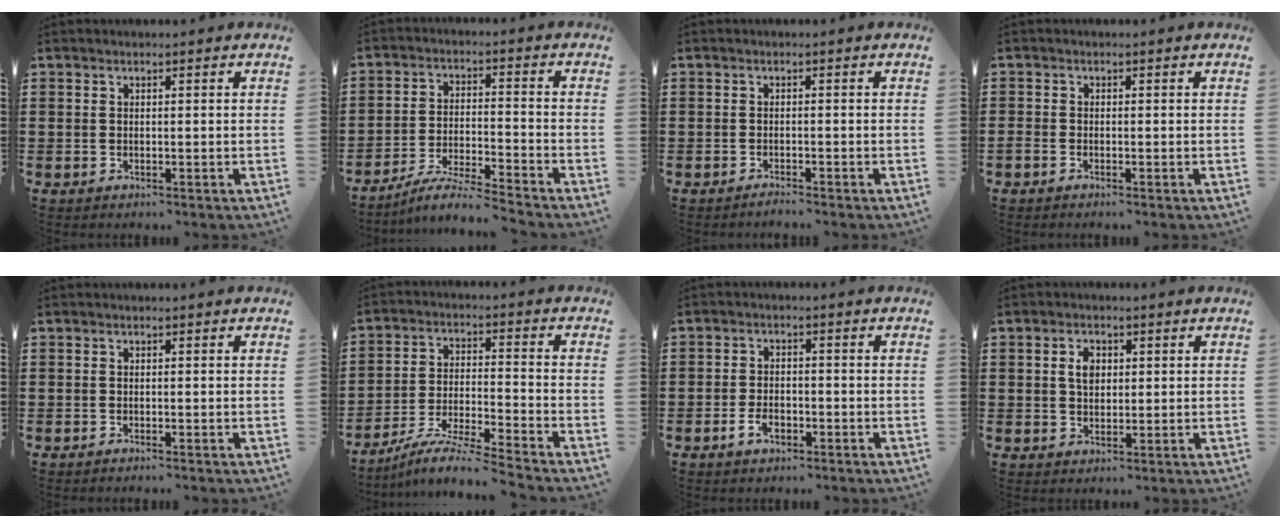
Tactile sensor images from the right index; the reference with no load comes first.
{"total": 6.2, "force": [-5.9, -0.5, 2.0], "torque": [-0.045, -0.013, -0.116]}
{"total": 1.3, "force": [-1.3, -0.2, 0.1], "torque": [-0.004, -0.001, -0.026]}
{"total": 1.0, "force": [-1.0, 0.1, 0.2], "torque": [-0.007, -0.002, -0.019]}
{"total": 0.6, "force": [-0.6, -0.2, 0.1], "torque": [-0.003, -0.004, -0.012]}
{"total": 7.2, "force": [-6.7, -0.9, 2.5], "torque": [-0.055, -0.016, -0.135]}
{"total": 3.3, "force": [-1.8, 1.7, 2.2], "torque": [-0.047, -0.001, -0.037]}
{"total": 3.2, "force": [0.6, 2.1, 2.3], "torque": [-0.051, 0.011, 0.010]}